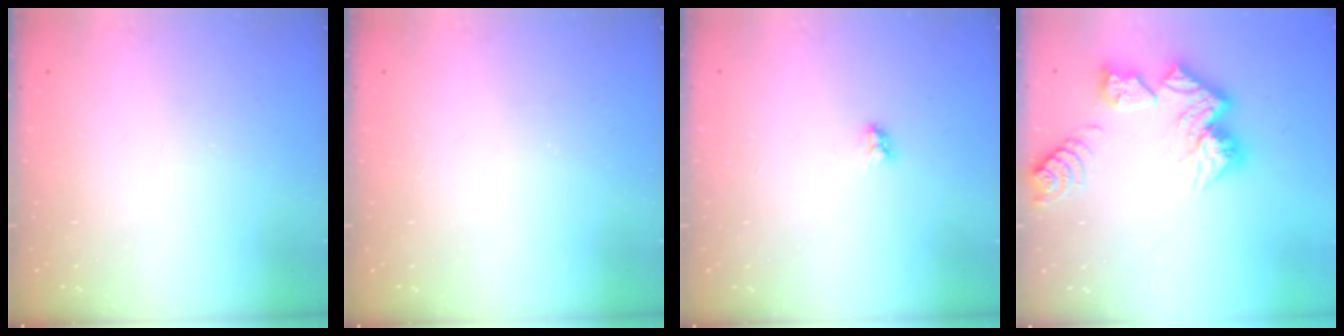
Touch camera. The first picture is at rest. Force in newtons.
{"total": 1.7, "press": 1.7, "slide": 0.2}
{"total": 2.9, "press": 2.9, "slide": 0.3}
{"total": 15.7, "press": 15.6, "slide": 1.7}